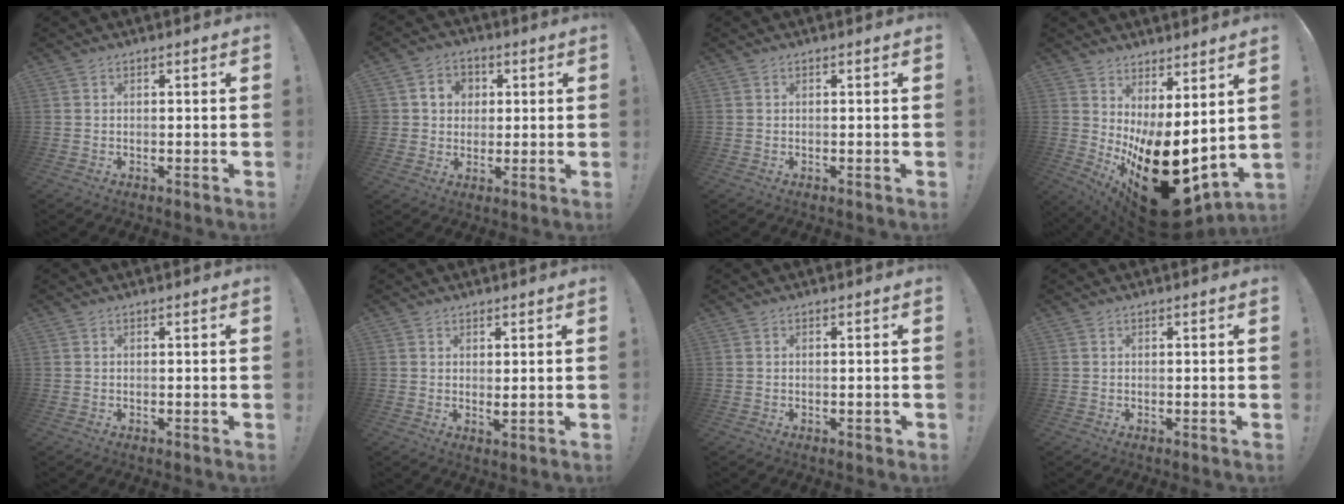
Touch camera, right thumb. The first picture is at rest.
{"total": 6.9, "force": [1.1, 6.6, 1.4], "torque": [-0.026, 0.002, 0.026]}
{"total": 0.0}
{"total": 20.5, "force": [-6.4, 9.3, 17.1], "torque": [-0.237, 0.022, -0.080]}
{"total": 0.0}
{"total": 1.6, "force": [1.2, 0.5, 0.9], "torque": [-0.009, -0.015, 0.020]}
{"total": 0.6, "force": [-0.2, 0.4, 0.5], "torque": [-0.012, 0.004, -0.002]}
{"total": 0.0}